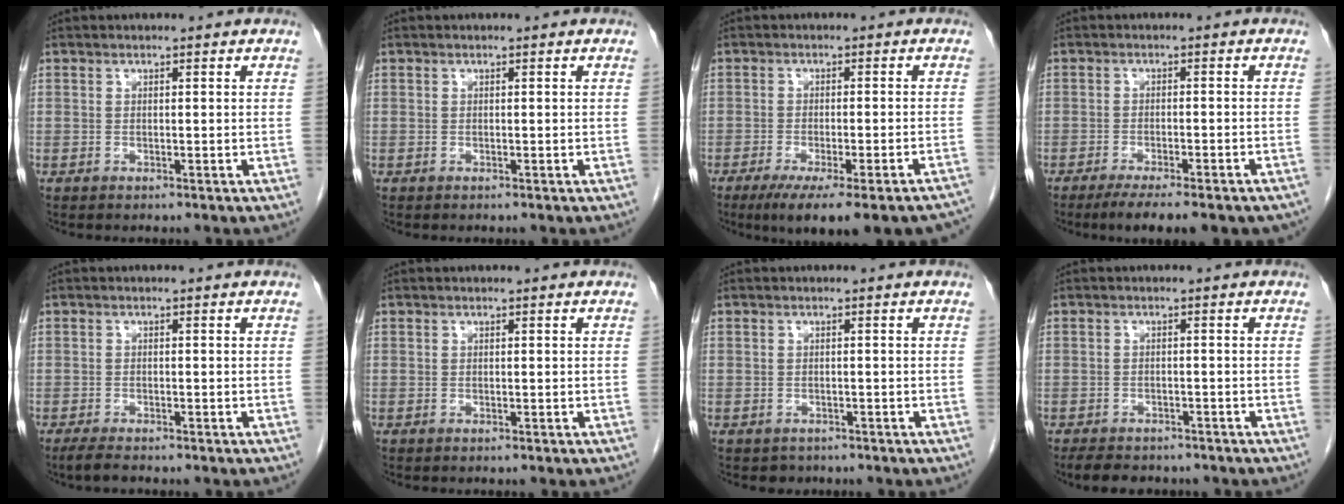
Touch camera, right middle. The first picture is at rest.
{"total": 0.0}
{"total": 17.5, "force": [-14.6, 1.8, 9.4], "torque": [-0.074, -0.014, -0.186]}
{"total": 11.8, "force": [-9.6, 2.1, 6.6], "torque": [-0.080, -0.009, -0.128]}
{"total": 2.0, "force": [-1.7, 0.3, 1.1], "torque": [-0.030, -0.007, -0.031]}
{"total": 0.0}
{"total": 1.6, "force": [-1.2, 1.1, 0.0], "torque": [-0.008, 0.002, -0.017]}
{"total": 5.7, "force": [-4.9, 2.4, 1.8], "torque": [-0.031, -0.003, -0.064]}